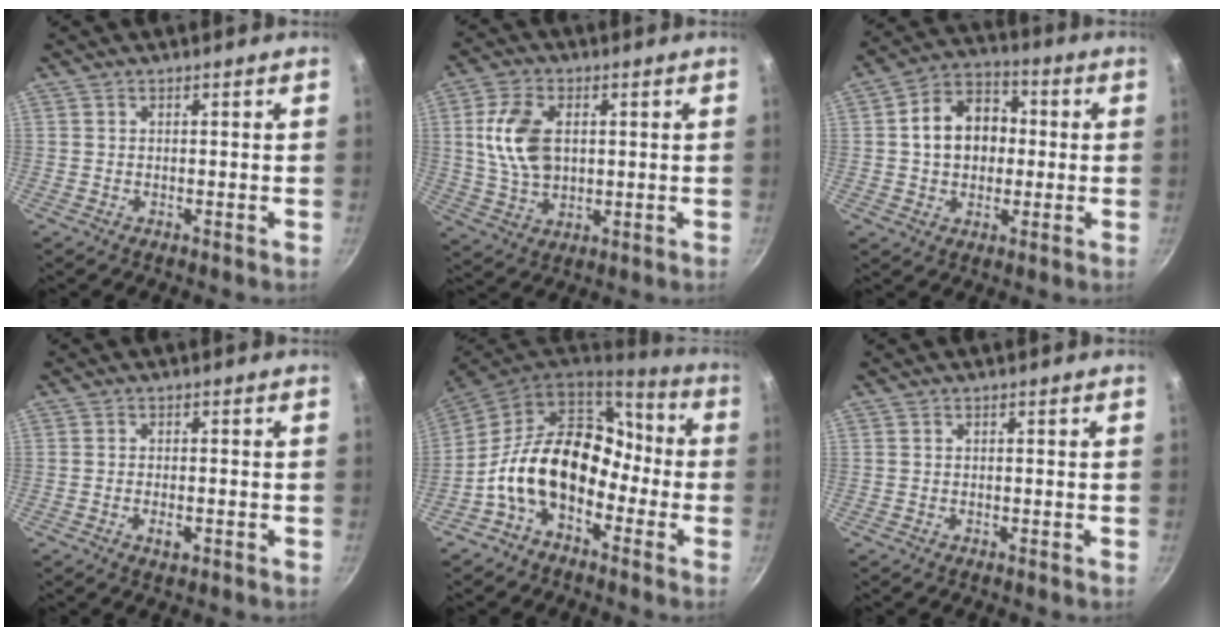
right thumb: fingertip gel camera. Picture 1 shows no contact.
{"total": 11.5, "force": [1.9, 7.4, 8.6], "torque": [-0.151, -0.005, 0.036]}
{"total": 12.3, "force": [0.8, 9.5, 7.8], "torque": [-0.092, 0.026, 0.000]}
{"total": 2.5, "force": [-0.9, 1.1, 2.0], "torque": [-0.038, 0.001, -0.017]}
{"total": 18.3, "force": [-4.6, 12.4, 12.6], "torque": [-0.177, 0.070, -0.099]}
{"total": 0.0}